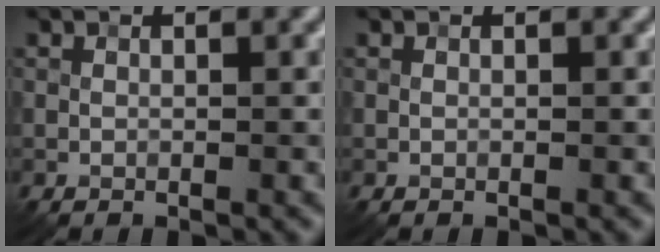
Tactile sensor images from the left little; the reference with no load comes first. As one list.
[{"total": 0.0}]